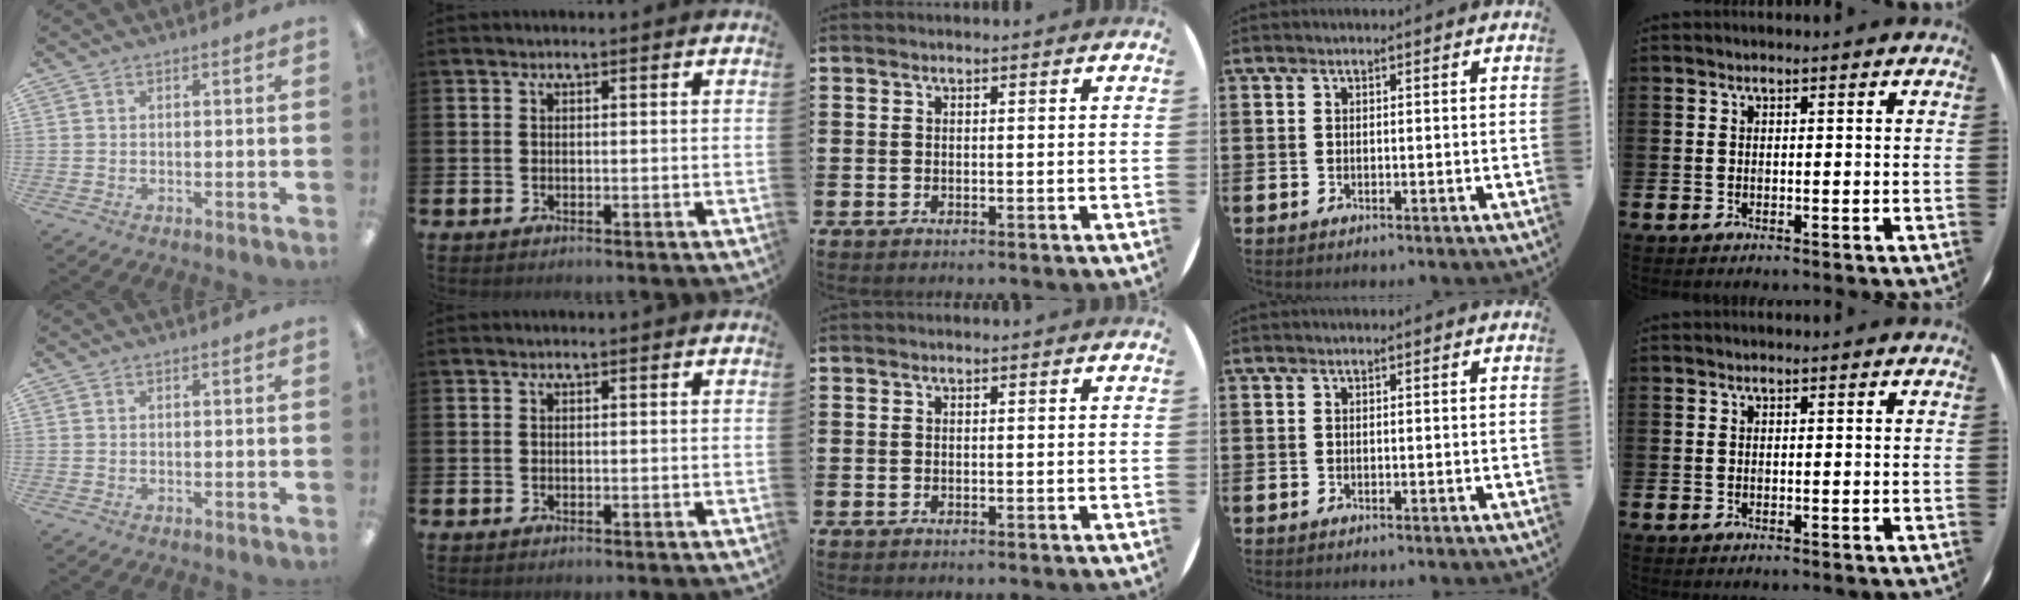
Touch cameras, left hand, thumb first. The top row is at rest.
{}